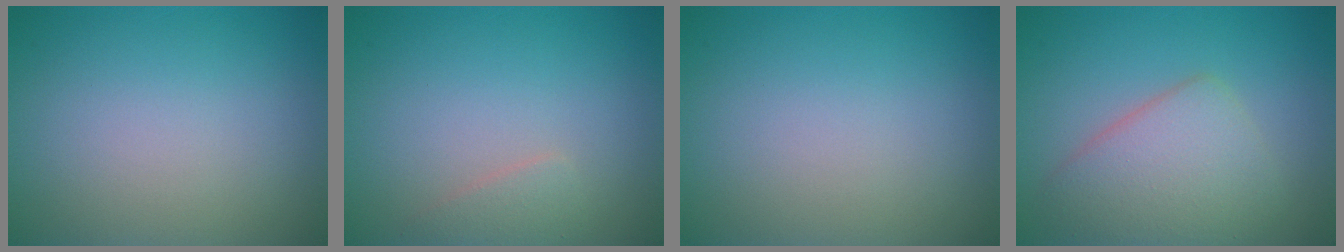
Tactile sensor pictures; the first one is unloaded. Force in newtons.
{"total": 1.3, "press": 1.3, "slide": 0.0}
{"total": 0.0}
{"total": 4.8, "press": 4.8, "slide": 0.1}